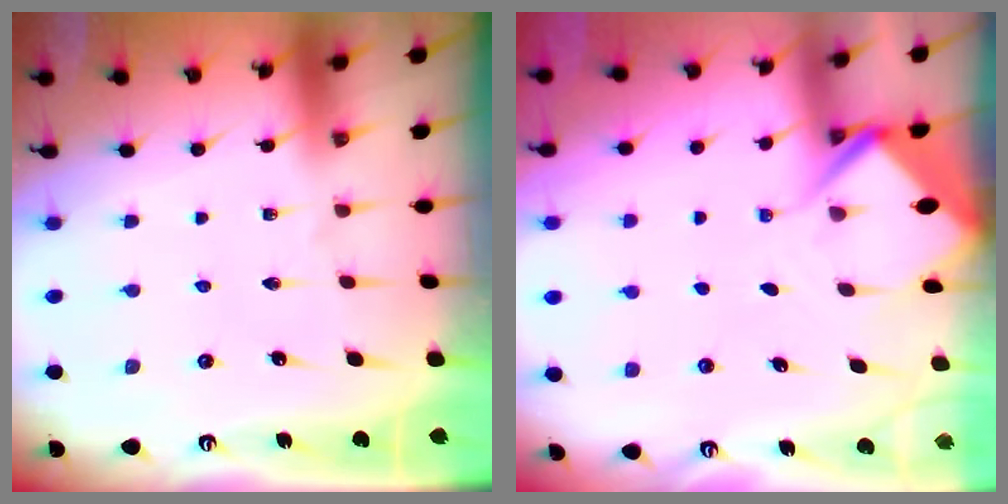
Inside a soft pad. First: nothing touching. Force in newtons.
{"total": 5.6, "press": 5.6, "slide": 0.6}